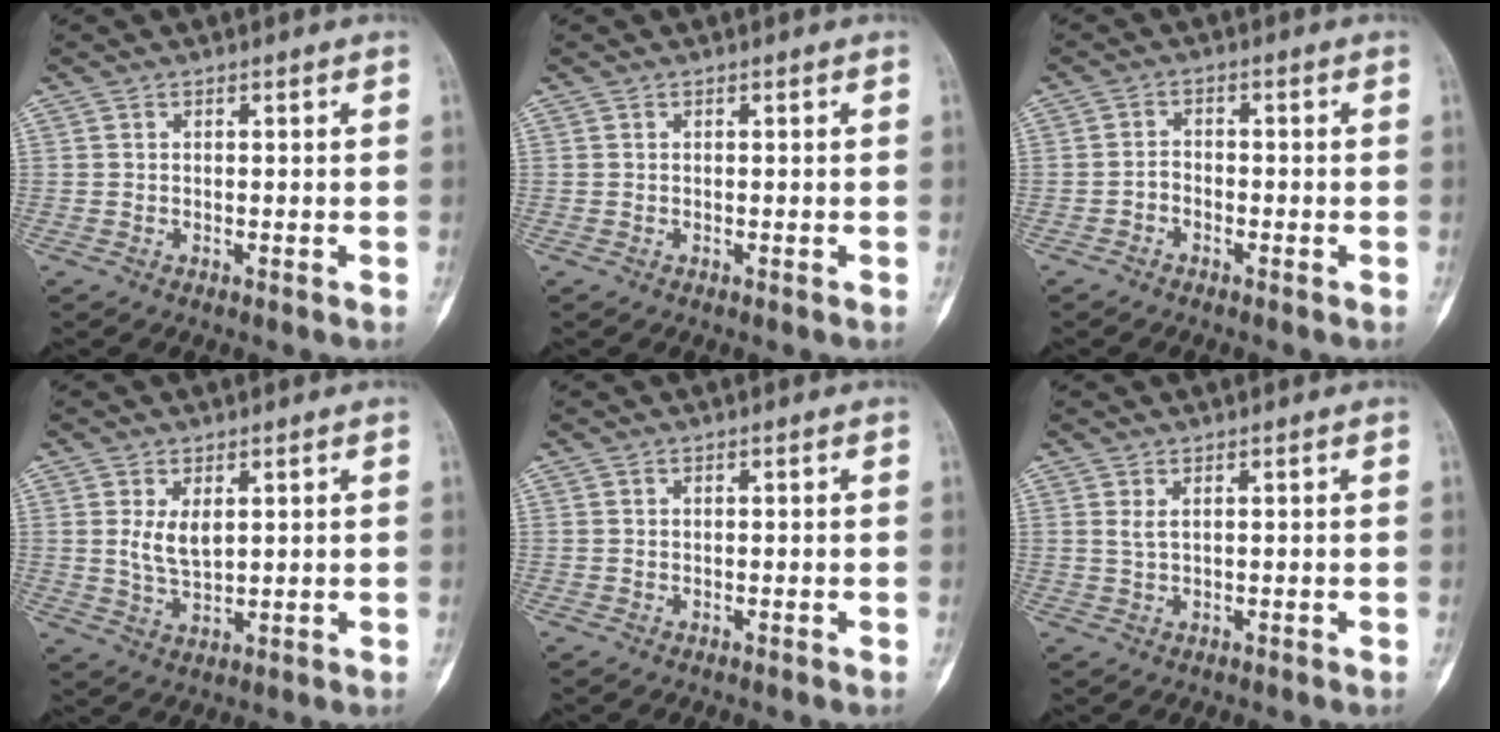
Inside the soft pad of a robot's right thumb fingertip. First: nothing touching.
{"total": 0.0}
{"total": 1.9, "force": [-1.2, 1.4, 0.7], "torque": [-0.007, 0.013, -0.026]}
{"total": 4.9, "force": [1.6, 2.5, 3.9], "torque": [-0.070, -0.015, 0.039]}
{"total": 0.0}
{"total": 1.5, "force": [0.7, 0.4, 1.2], "torque": [-0.030, 0.000, 0.019]}